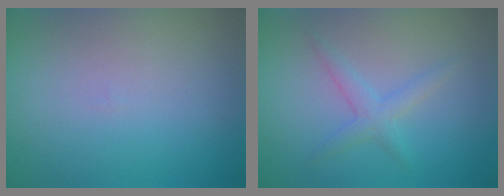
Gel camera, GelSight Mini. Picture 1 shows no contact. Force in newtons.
{"total": 1.8, "press": 1.8, "slide": 0.1}